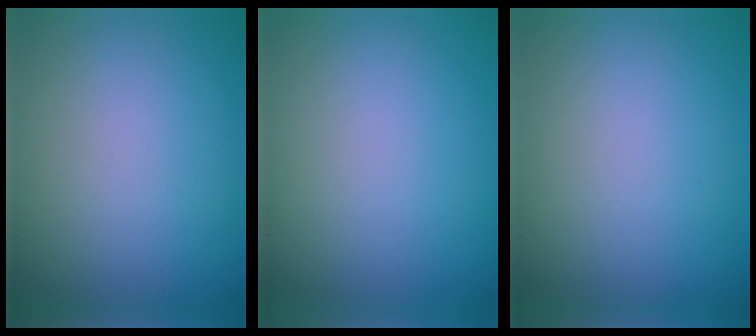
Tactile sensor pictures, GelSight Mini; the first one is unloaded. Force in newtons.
{"total": 0.0}
{"total": 0.0}